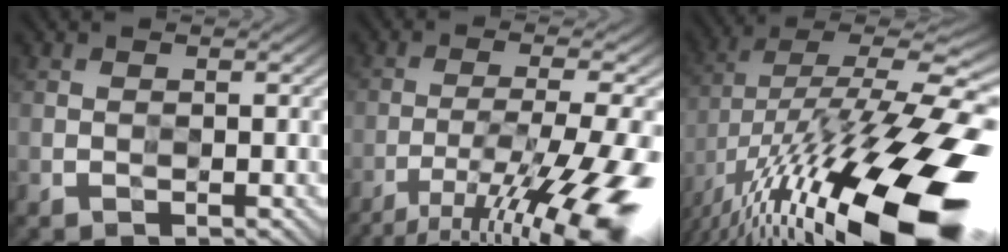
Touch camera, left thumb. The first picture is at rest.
{"total": 14.7, "force": [-9.0, 2.9, 11.3], "torque": [-0.200, -0.009, -0.137]}
{"total": 21.1, "force": [-8.5, 7.1, 17.9], "torque": [-0.319, -0.009, -0.145]}